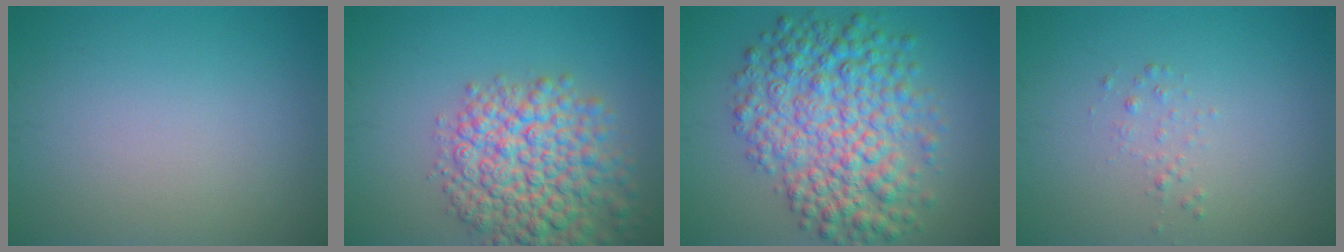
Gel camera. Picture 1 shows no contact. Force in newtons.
{"total": 8.3, "press": 8.3, "slide": 0.3}
{"total": 8.7, "press": 8.7, "slide": 0.1}
{"total": 0.8, "press": 0.8, "slide": 0.1}